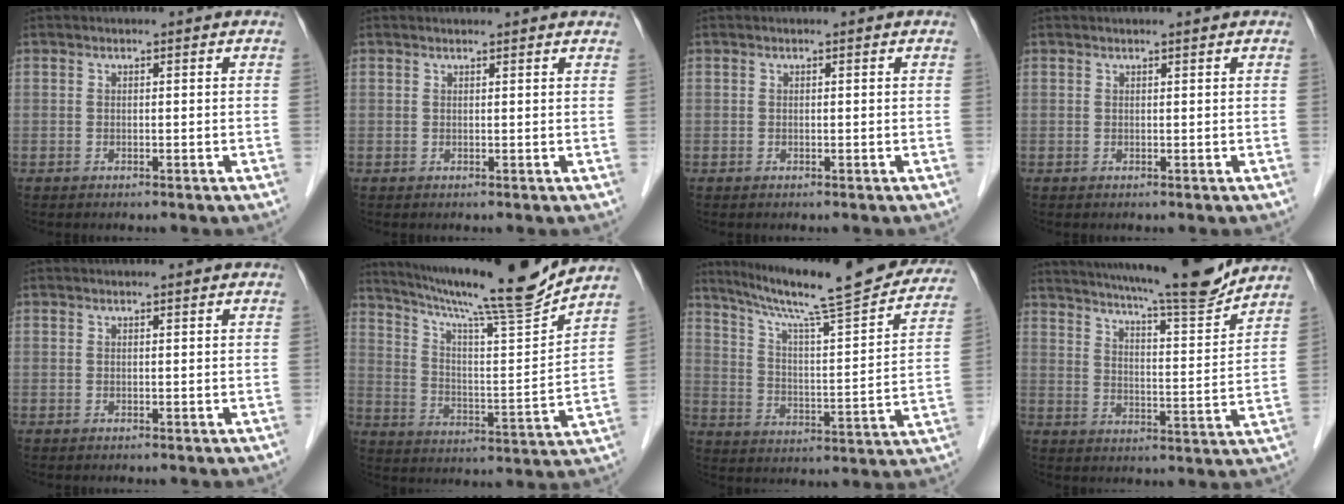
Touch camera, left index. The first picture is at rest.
{"total": 3.6, "force": [3.5, 0.1, 0.9], "torque": [-0.015, 0.018, 0.035]}
{"total": 0.0}
{"total": 1.2, "force": [1.1, -0.2, 0.5], "torque": [-0.007, 0.006, 0.021]}
{"total": 0.8, "force": [0.7, -0.1, 0.3], "torque": [-0.007, 0.002, 0.014]}
{"total": 18.8, "force": [16.8, -1.5, 8.4], "torque": [-0.146, -0.028, 0.259]}
{"total": 25.4, "force": [21.9, 2.2, 12.6], "torque": [-0.199, -0.025, 0.299]}
{"total": 17.8, "force": [15.9, 0.3, 7.8], "torque": [-0.126, -0.024, 0.225]}